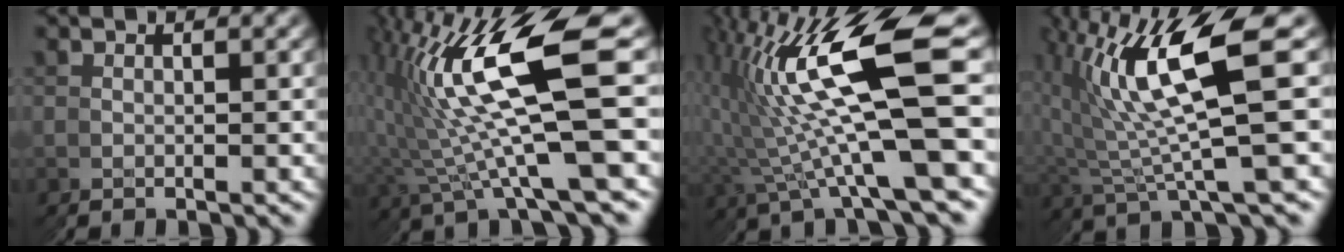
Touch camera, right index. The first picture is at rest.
{"total": 10.9, "force": [1.8, 4.5, 9.7], "torque": [-0.167, 0.027, 0.021]}
{"total": 12.1, "force": [2.2, 5.3, 10.6], "torque": [-0.185, 0.019, 0.025]}
{"total": 8.6, "force": [1.6, 4.0, 7.4], "torque": [-0.140, 0.011, 0.027]}